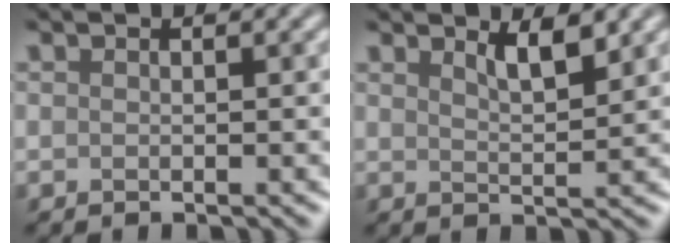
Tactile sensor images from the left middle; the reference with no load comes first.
{"total": 2.6, "force": [1.9, 0.6, 1.6], "torque": [-0.023, -0.003, 0.031]}